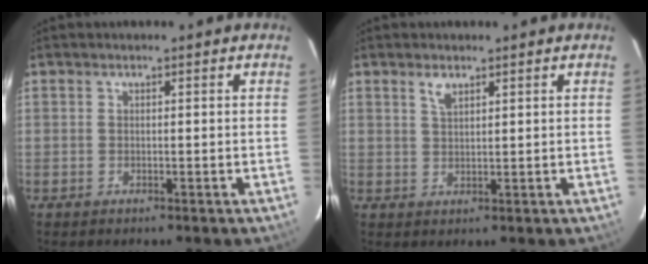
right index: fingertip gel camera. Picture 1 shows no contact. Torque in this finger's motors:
{"motor_torque": [0.06, -0.01, 0.03, 0.03]}